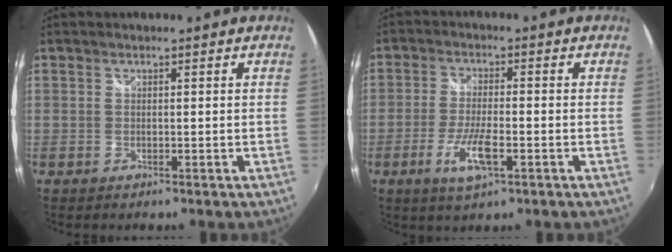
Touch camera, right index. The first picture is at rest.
{"total": 7.4, "force": [-3.1, 1.8, 6.4], "torque": [-0.136, -0.012, -0.058]}